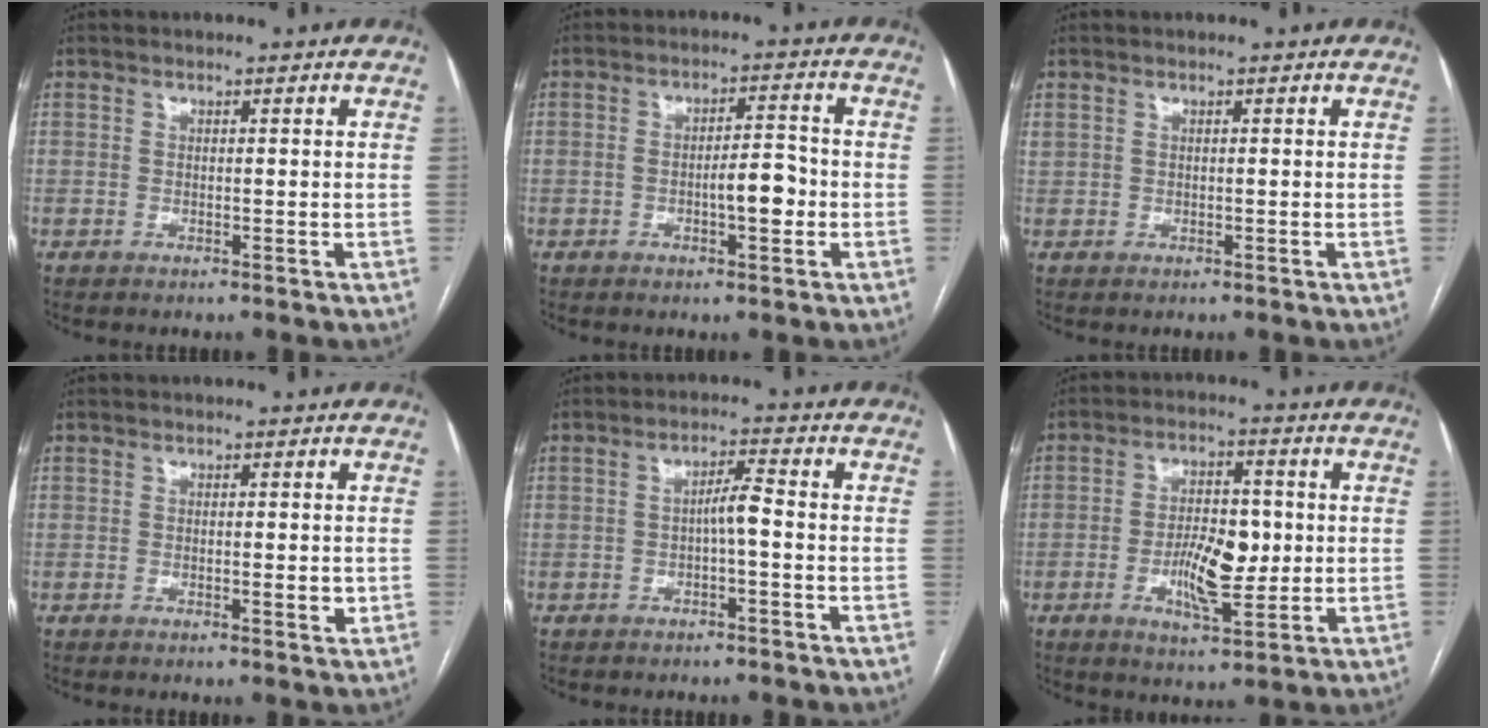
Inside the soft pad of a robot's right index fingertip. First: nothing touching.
{"total": 5.3, "force": [-1.3, 1.5, 5.0], "torque": [-0.079, 0.010, -0.018]}
{"total": 0.7, "force": [0.4, 0.5, 0.4], "torque": [-0.012, 0.014, 0.013]}
{"total": 1.6, "force": [-0.2, 0.4, 1.5], "torque": [-0.021, -0.003, -0.002]}
{"total": 3.2, "force": [-0.7, 0.3, 3.1], "torque": [-0.050, 0.009, -0.012]}
{"total": 8.8, "force": [-1.2, 3.3, 8.1], "torque": [-0.145, 0.004, -0.017]}